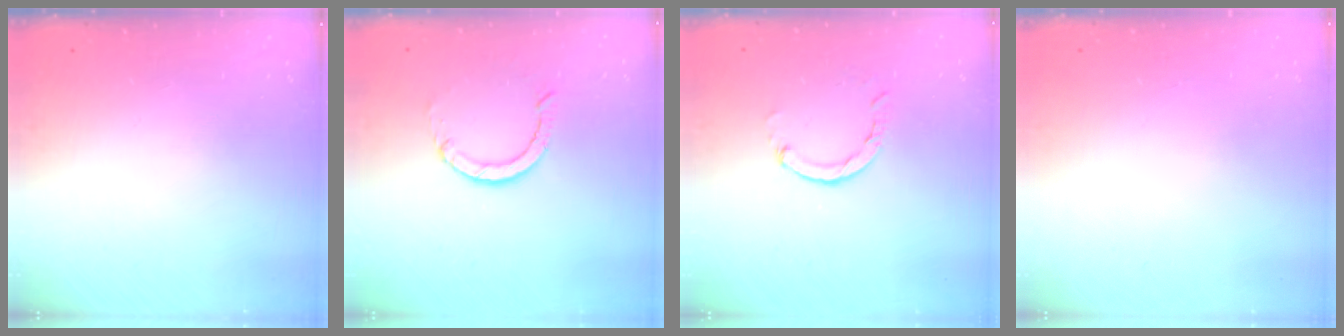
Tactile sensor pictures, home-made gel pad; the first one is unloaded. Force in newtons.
{"total": 3.6, "press": 3.5, "slide": 0.3}
{"total": 2.7, "press": 2.7, "slide": 0.5}
{"total": 2.6, "press": 2.6, "slide": 0.2}